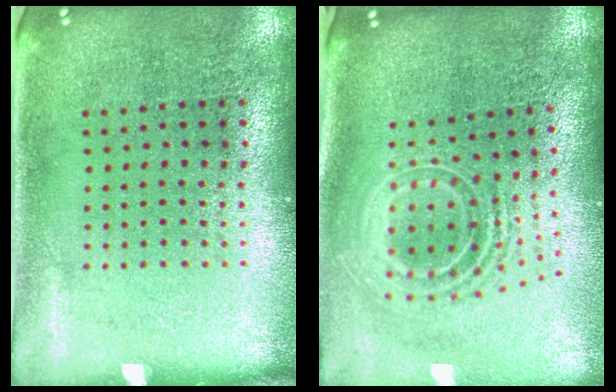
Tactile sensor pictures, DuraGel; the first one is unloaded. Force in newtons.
{"total": 2.4, "press": 1.7, "slide": 1.7}